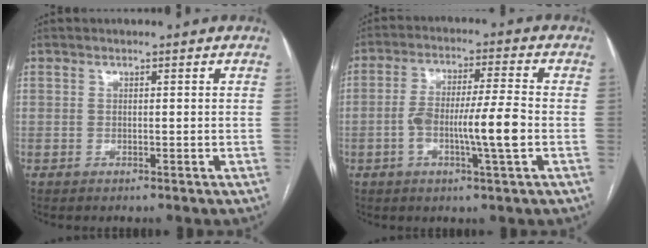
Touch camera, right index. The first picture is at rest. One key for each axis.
{"total": 9.4, "fx": -2.2, "fy": 0.3, "fz": 9.2, "tx": -0.167, "ty": 0.006, "tz": -0.042}